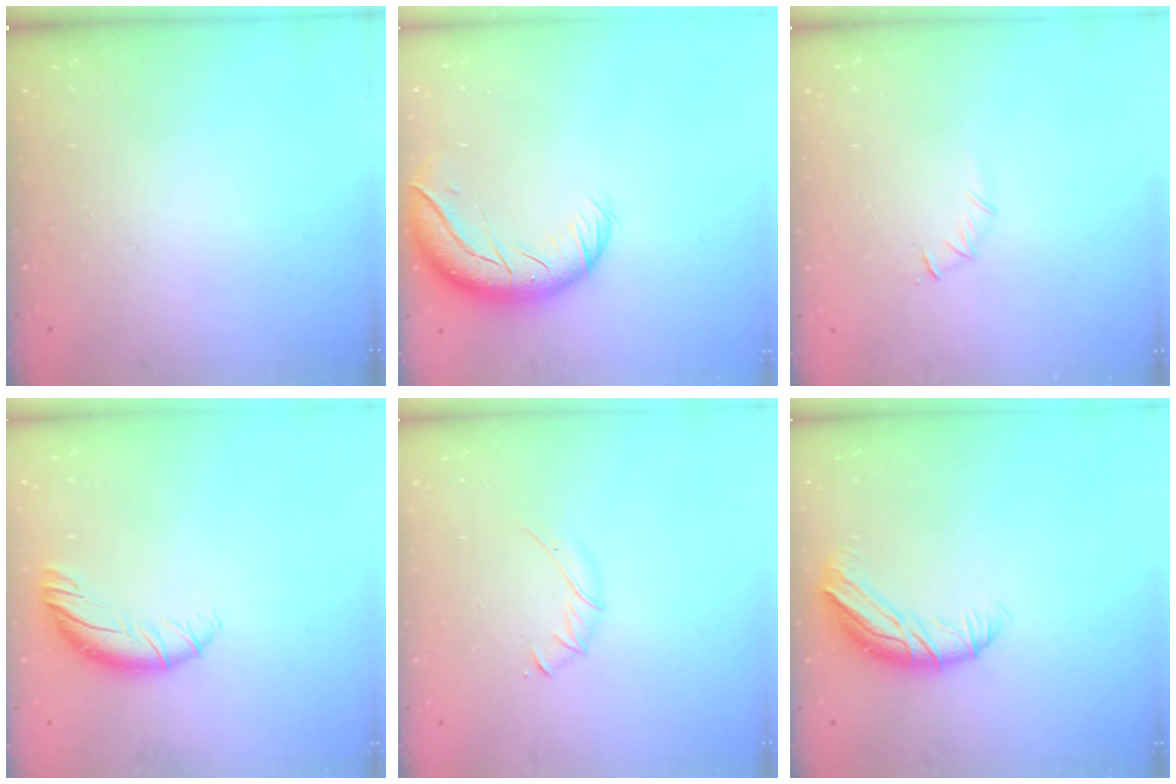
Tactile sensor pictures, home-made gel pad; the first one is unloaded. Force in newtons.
{"total": 14.0, "press": 13.5, "slide": 3.7}
{"total": 4.0, "press": 3.9, "slide": 1.1}
{"total": 8.5, "press": 8.5, "slide": 0.6}
{"total": 3.5, "press": 3.4, "slide": 1.0}
{"total": 10.3, "press": 10.2, "slide": 0.8}